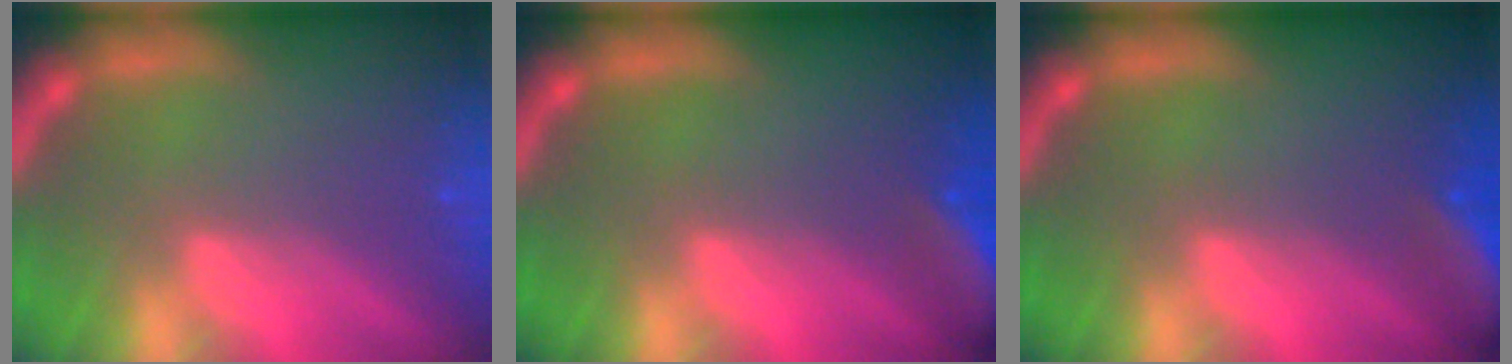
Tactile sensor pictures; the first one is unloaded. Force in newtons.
{"total": 6.5}
{"total": 6.5}